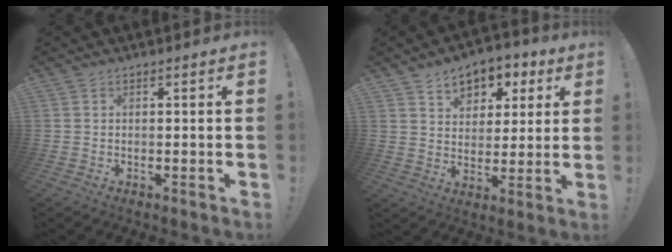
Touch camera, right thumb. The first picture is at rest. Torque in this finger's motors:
{"motor_torque": [0.01, 0.08, 0.24, 0.43, 0.00]}